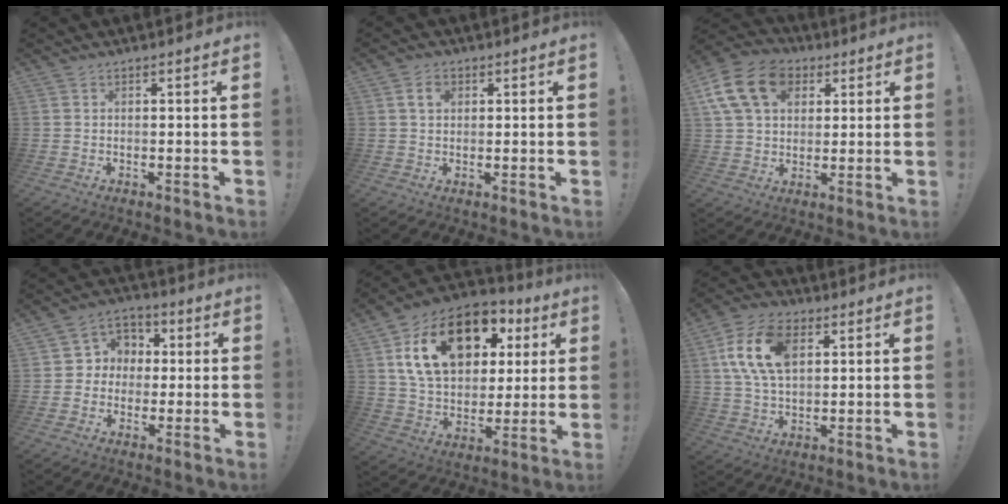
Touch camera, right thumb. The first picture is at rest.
{"total": 3.6, "force": [1.2, 2.5, 2.2], "torque": [-0.038, 0.004, 0.021]}
{"total": 17.2, "force": [6.1, 12.9, 9.6], "torque": [-0.166, -0.014, 0.119]}
{"total": 7.0, "force": [-0.8, 6.8, 1.4], "torque": [-0.017, 0.015, -0.010]}
{"total": 21.9, "force": [8.6, 14.4, 14.0], "torque": [-0.234, -0.024, 0.156]}
{"total": 15.8, "force": [4.6, 9.8, 11.5], "torque": [-0.225, 0.004, 0.086]}